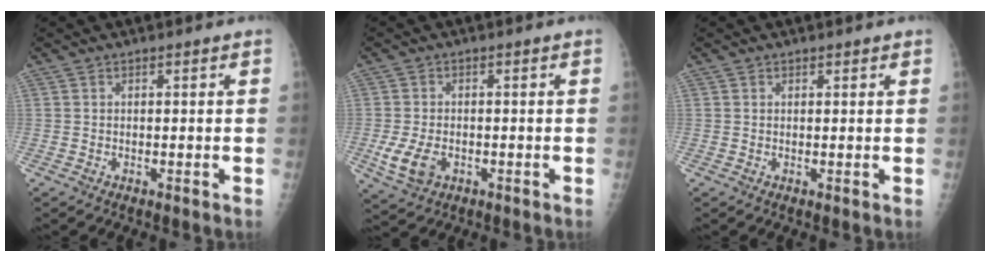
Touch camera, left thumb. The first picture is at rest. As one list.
[{"total": 6.0, "force": [-1.7, 4.1, 4.1], "torque": [-0.084, -0.002, -0.024]}, {"total": 0.5, "force": [0.4, 0.3, 0.1], "torque": [-0.001, -0.003, 0.004]}]